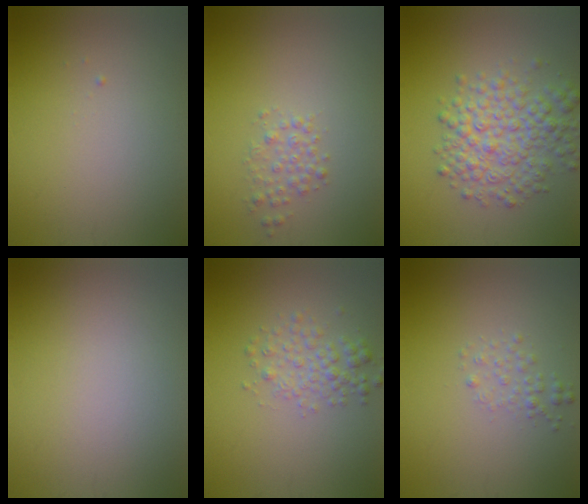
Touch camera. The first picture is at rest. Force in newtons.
{"total": 1.6, "press": 1.6, "slide": 0.0}
{"total": 5.7, "press": 5.7, "slide": 0.1}
{"total": 0.0}
{"total": 2.4, "press": 2.4, "slide": 0.1}
{"total": 1.3, "press": 1.3, "slide": 0.1}